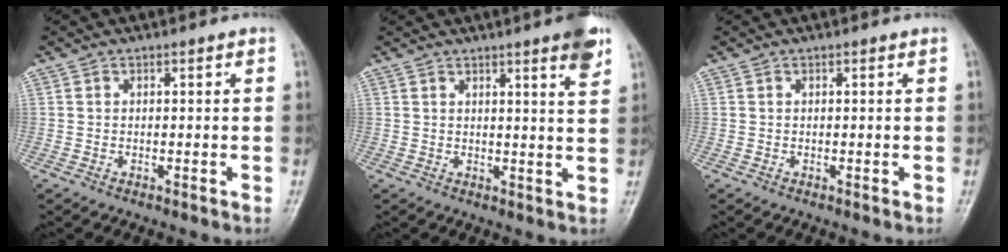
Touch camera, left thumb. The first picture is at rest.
{"total": 5.8, "force": [3.6, 0.4, 4.5], "torque": [-0.051, -0.019, 0.045]}
{"total": 0.0}